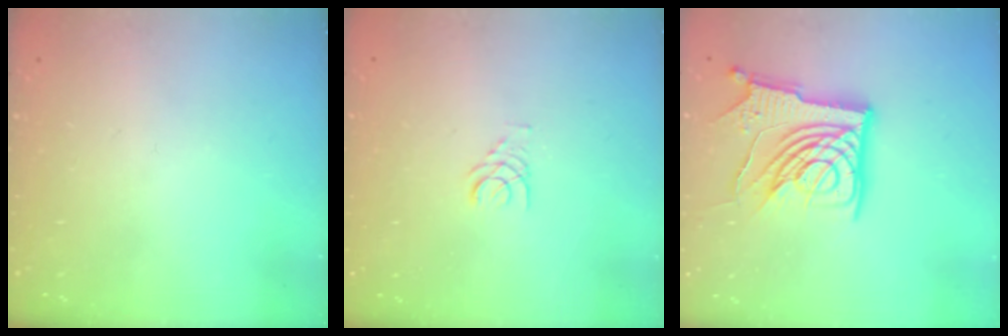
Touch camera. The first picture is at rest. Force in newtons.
{"total": 1.4, "press": 1.4, "slide": 0.2}
{"total": 16.0, "press": 15.9, "slide": 1.8}